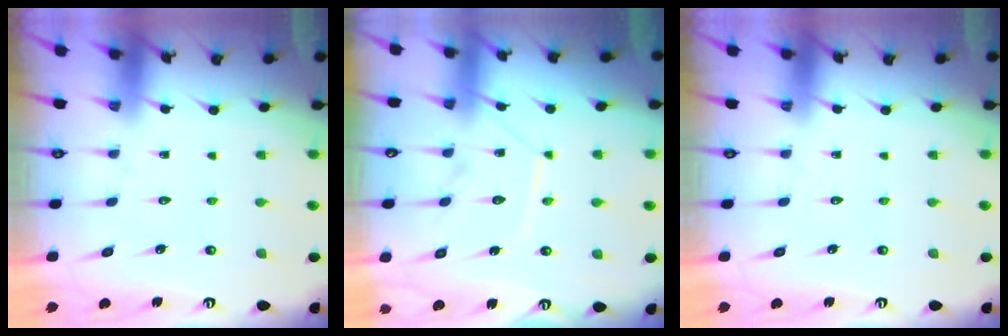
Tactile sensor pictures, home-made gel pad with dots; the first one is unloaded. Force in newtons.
{"total": 10.9, "press": 10.9, "slide": 1.0}
{"total": 0.0}